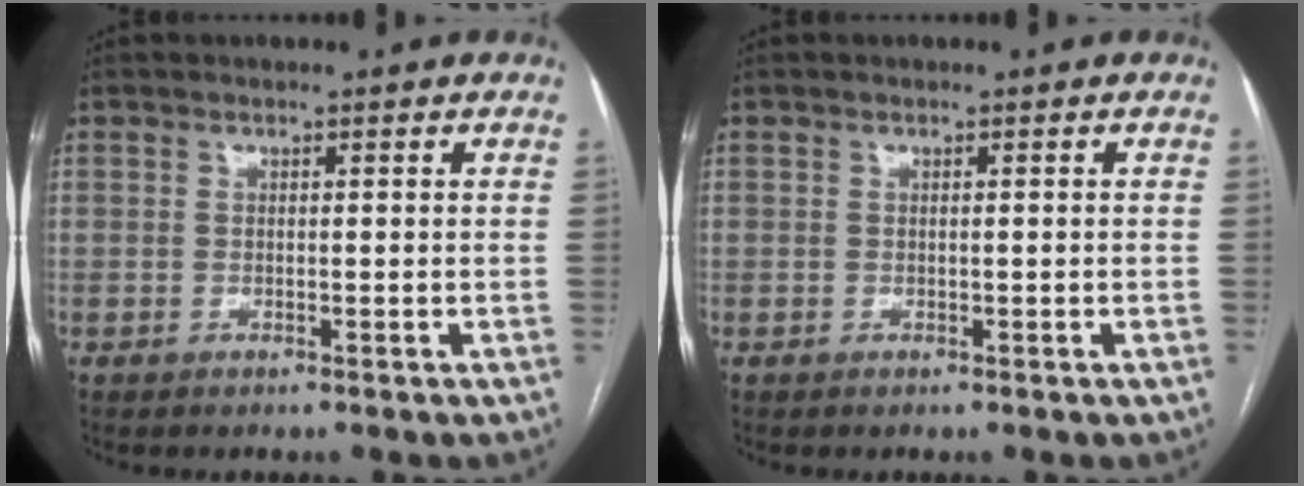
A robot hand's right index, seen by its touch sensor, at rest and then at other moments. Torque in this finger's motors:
{"motor_torque": [-0.02, -0.07, 0.06, 0.01]}